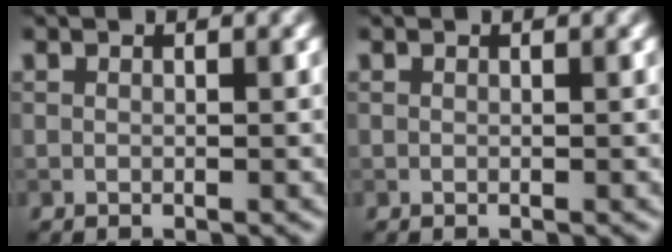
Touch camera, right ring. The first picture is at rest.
{"total": 0.0}